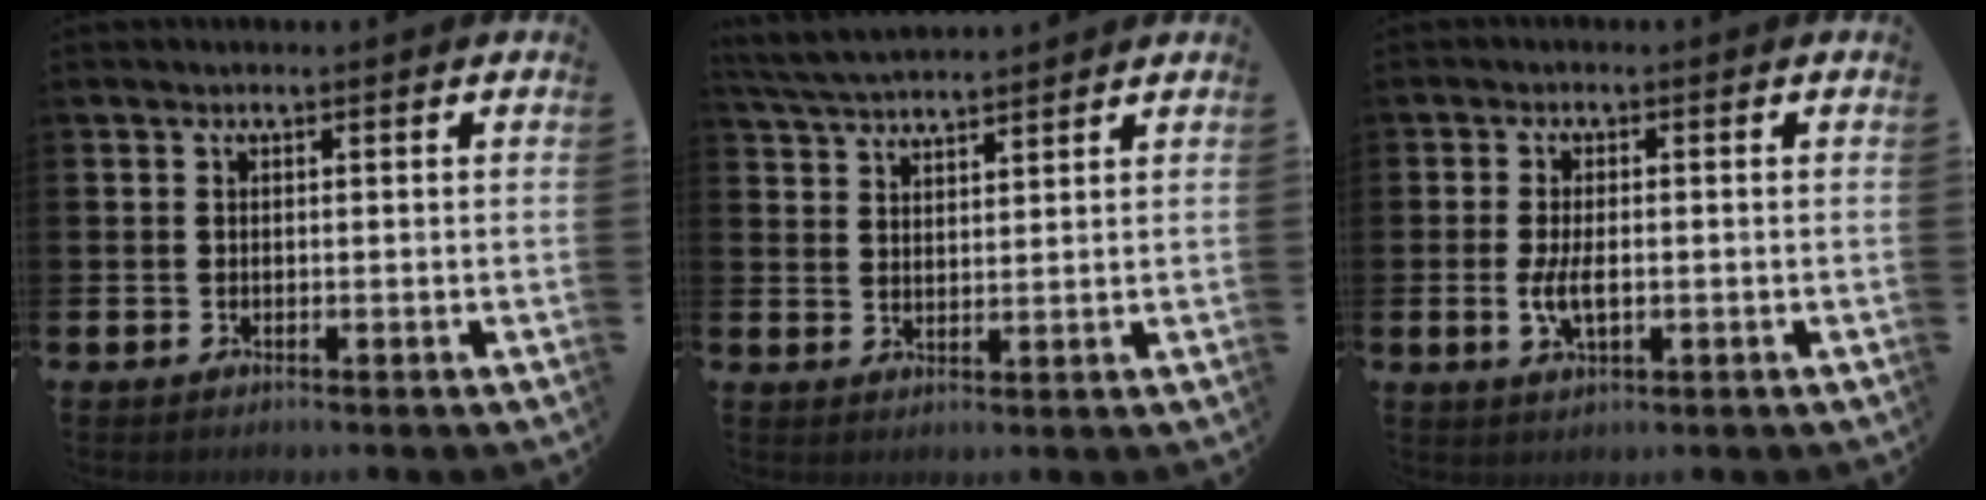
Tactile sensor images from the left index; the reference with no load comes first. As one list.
[{"total": 4.4, "force": [4.4, 0.5, 0.6], "torque": [-0.032, -0.019, 0.080]}, {"total": 3.8, "force": [-0.3, 1.8, 3.3], "torque": [-0.063, -0.001, -0.009]}]